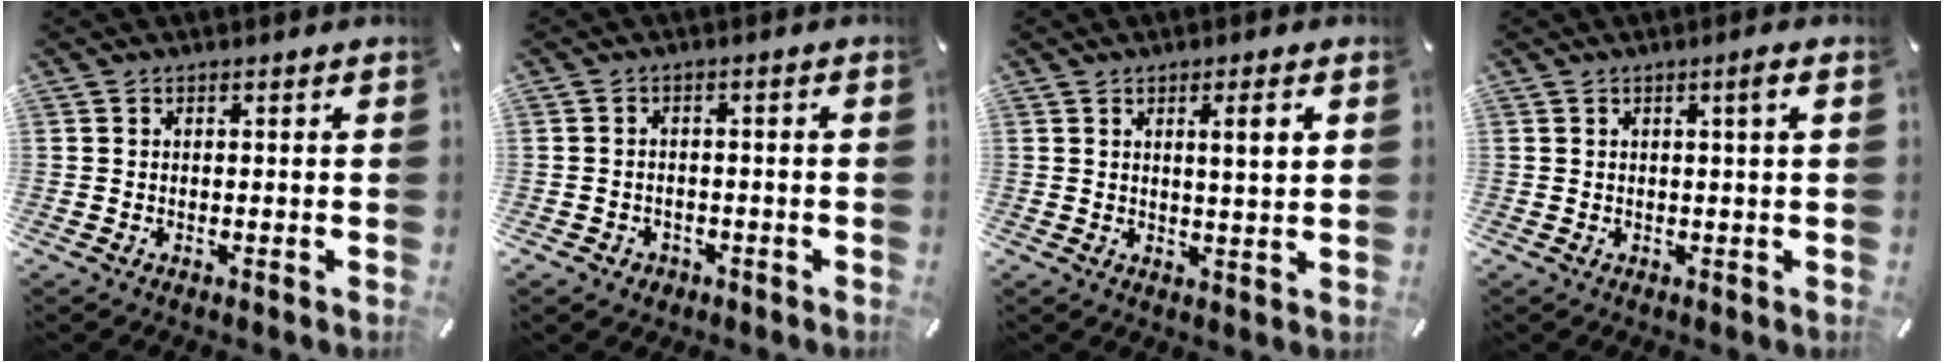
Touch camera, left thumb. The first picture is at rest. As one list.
[{"total": 2.6, "force": [-1.4, 2.1, 0.4], "torque": [-0.006, 0.008, -0.031]}, {"total": 5.4, "force": [1.9, 0.6, 5.0], "torque": [-0.084, -0.006, 0.025]}, {"total": 2.4, "force": [0.8, 0.0, 2.2], "torque": [-0.036, -0.004, 0.010]}]